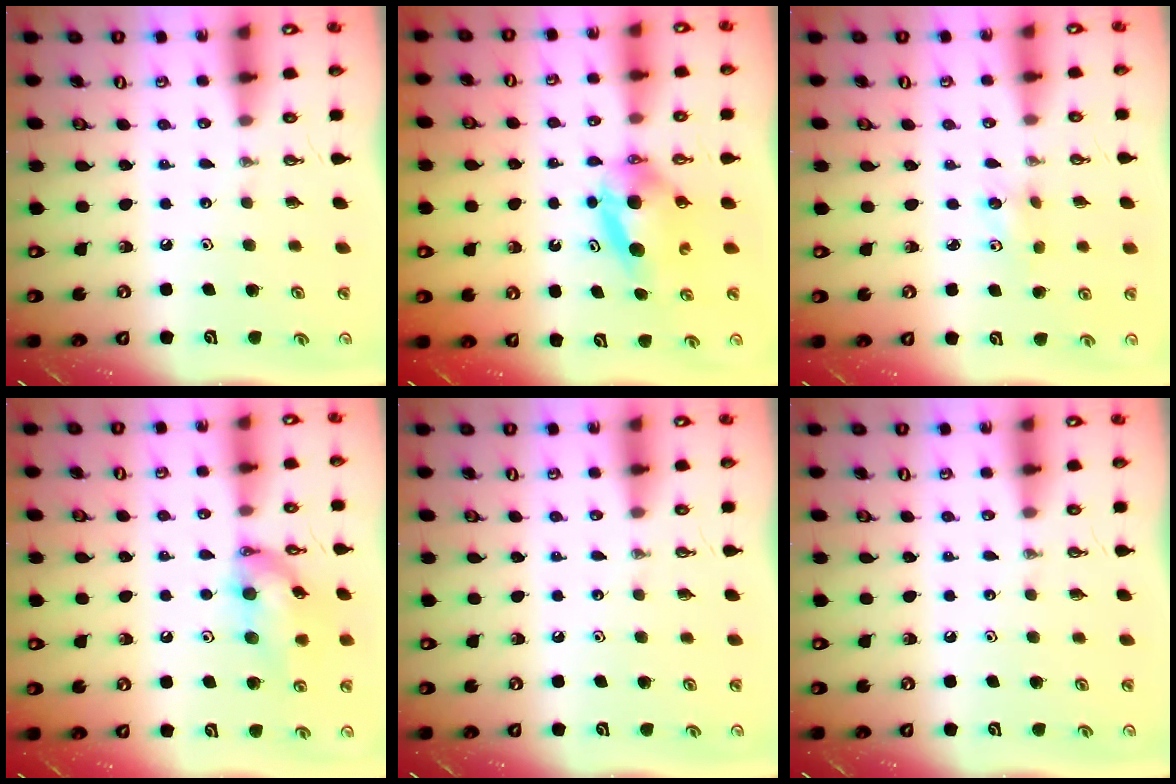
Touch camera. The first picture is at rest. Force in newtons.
{"total": 6.5, "press": 6.3, "slide": 1.9}
{"total": 6.9, "press": 4.9, "slide": 4.8}
{"total": 13.8, "press": 13.7, "slide": 1.6}
{"total": 0.0}
{"total": 0.0}